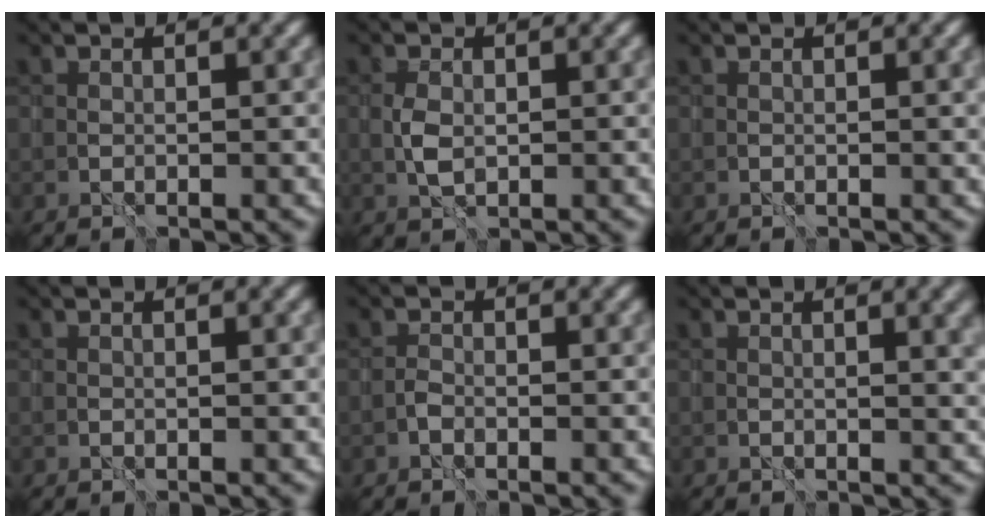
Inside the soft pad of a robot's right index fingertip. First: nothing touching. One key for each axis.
{"total": 1.6, "fx": 0.1, "fy": 1.0, "fz": 1.2, "tx": -0.028, "ty": 0.002, "tz": 0.001}
{"total": 1.2, "fx": 0.4, "fy": 0.4, "fz": 1.1, "tx": -0.015, "ty": -0.004, "tz": 0.010}
{"total": 0.0}
{"total": 0.0}
{"total": 4.2, "fx": 1.4, "fy": 1.5, "fz": 3.7, "tx": -0.030, "ty": 0.004, "tz": 0.022}